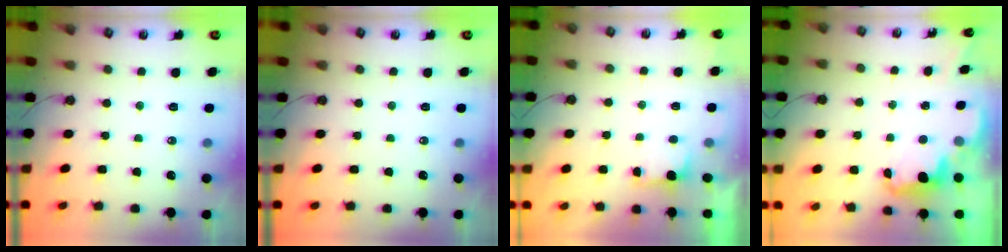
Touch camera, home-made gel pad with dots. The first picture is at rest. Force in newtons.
{"total": 0.0}
{"total": 1.2, "press": 0.9, "slide": 0.8}
{"total": 2.3, "press": 2.2, "slide": 0.7}